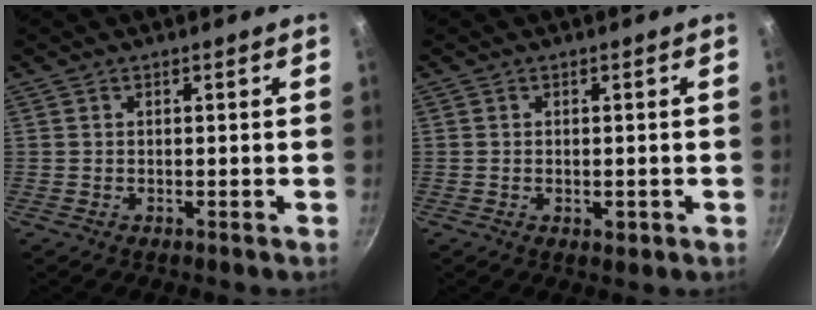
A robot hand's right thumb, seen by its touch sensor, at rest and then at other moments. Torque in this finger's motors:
{"motor_torque": [-0.49, 0.00, -0.37, 0.43, -0.12]}